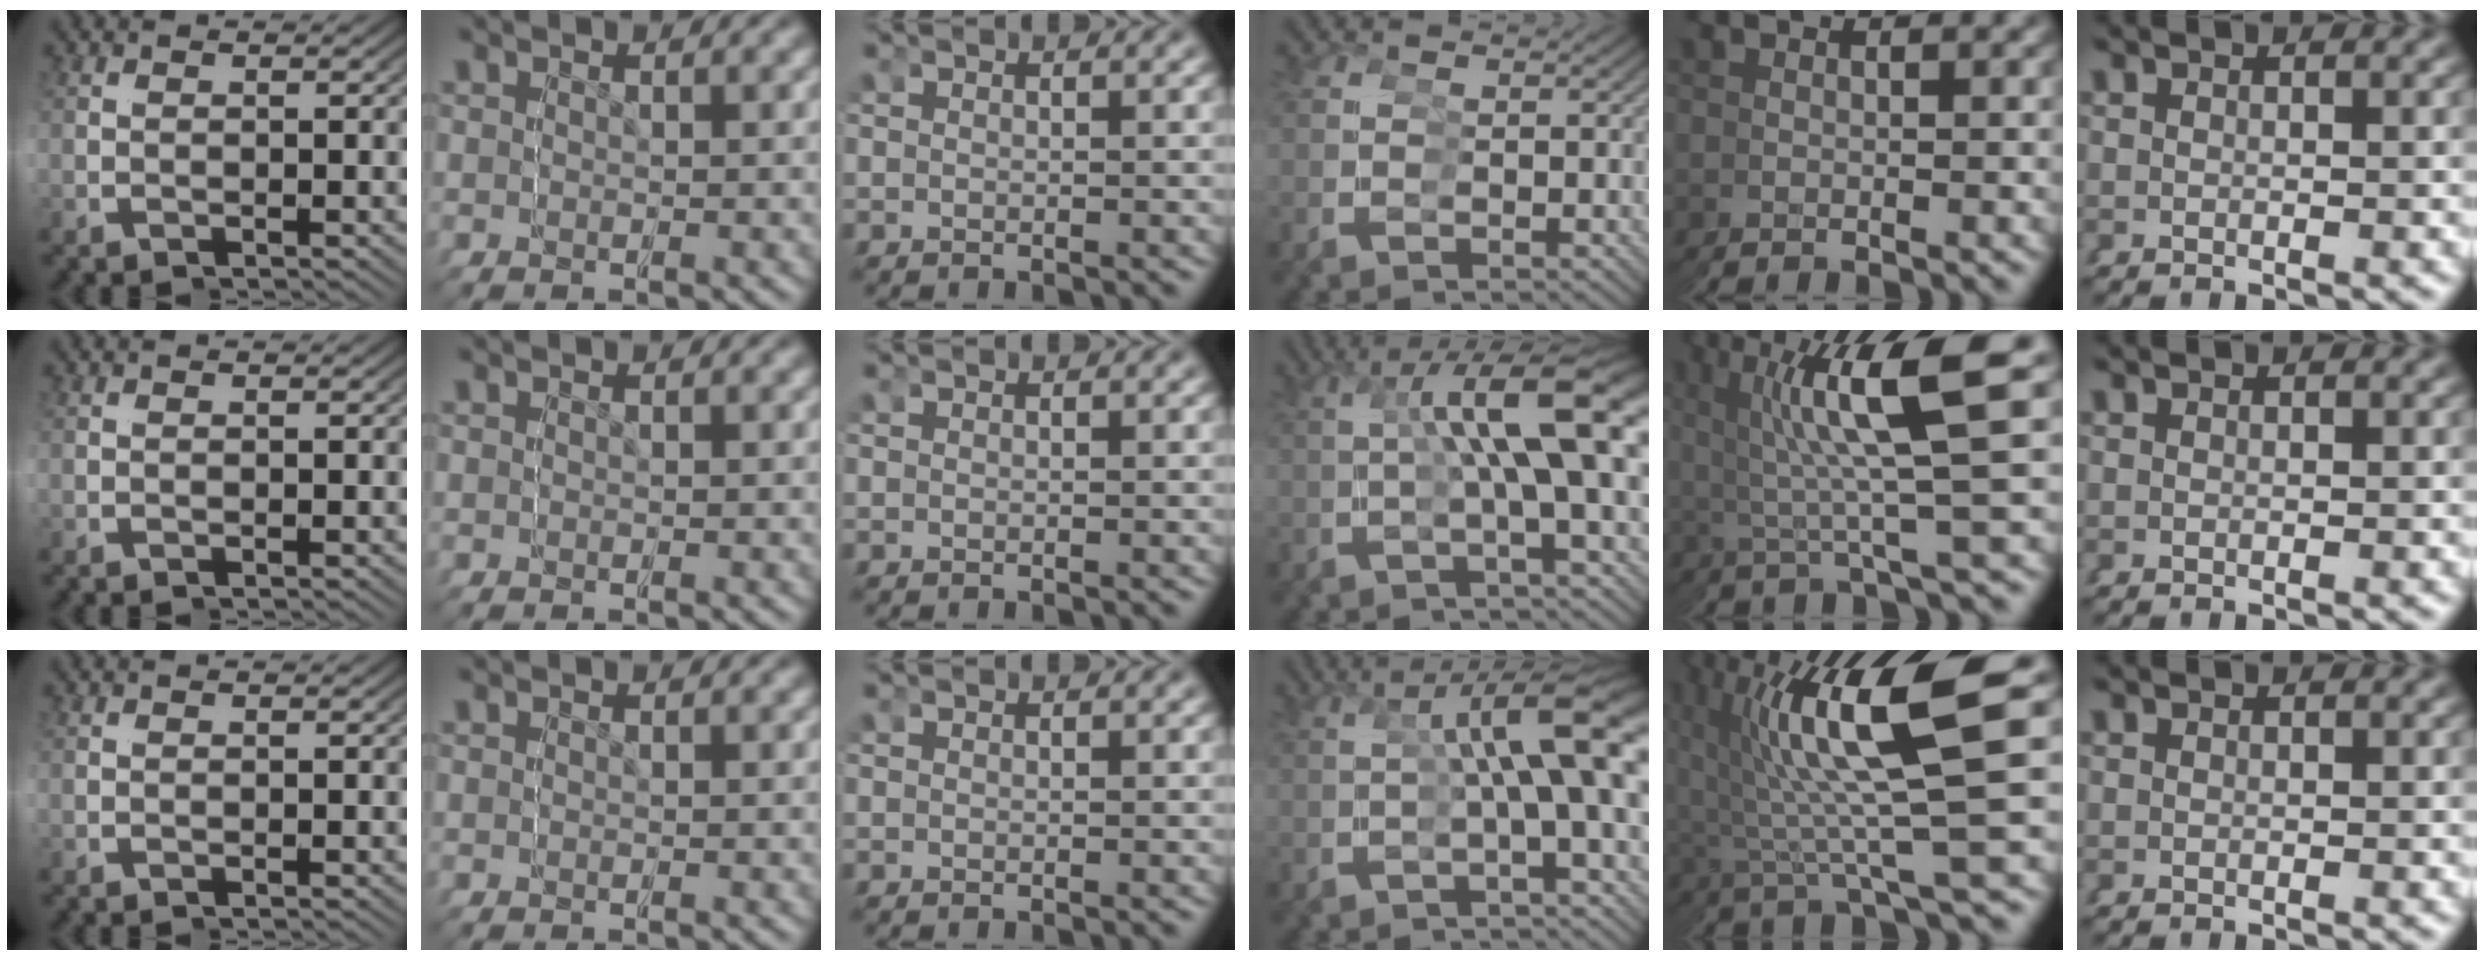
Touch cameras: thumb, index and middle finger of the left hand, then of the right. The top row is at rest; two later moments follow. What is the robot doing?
{"motion": "grasp_and_lifting", "object": "bottle"}